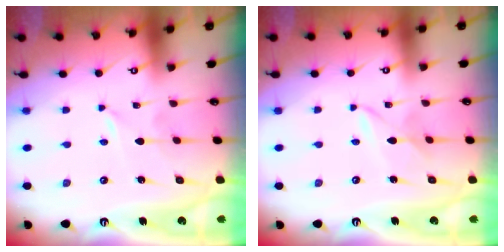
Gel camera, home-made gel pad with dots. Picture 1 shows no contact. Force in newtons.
{"total": 2.6, "press": 2.6, "slide": 0.2}